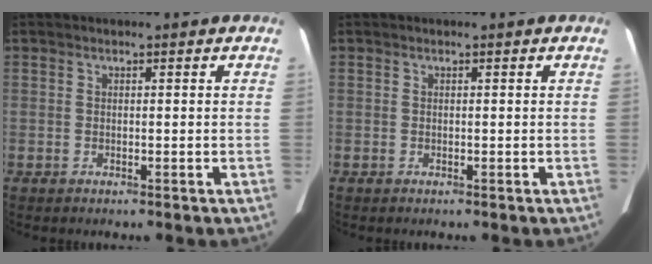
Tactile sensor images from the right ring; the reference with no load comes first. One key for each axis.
{"total": 0.0}